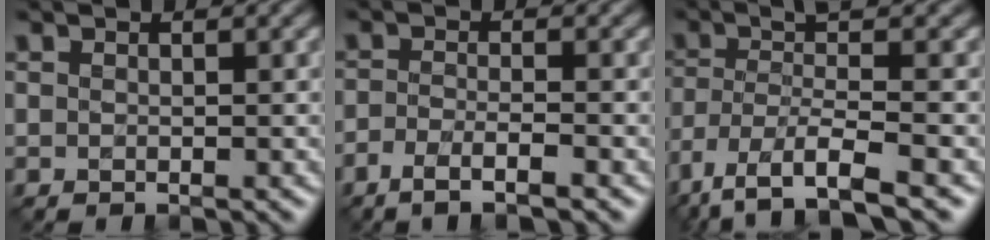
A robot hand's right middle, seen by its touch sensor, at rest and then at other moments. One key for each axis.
{"total": 3.1, "fx": -2.0, "fy": 0.6, "fz": 2.3, "tx": -0.044, "ty": -0.005, "tz": -0.045}
{"total": 7.4, "fx": -3.8, "fy": 1.7, "fz": 6.1, "tx": -0.116, "ty": -0.007, "tz": -0.074}